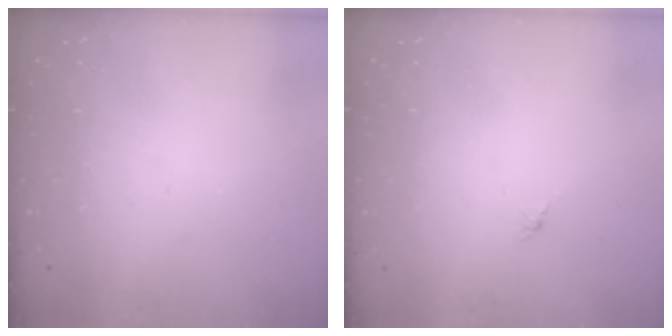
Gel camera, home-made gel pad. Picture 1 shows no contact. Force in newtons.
{"total": 0.0}